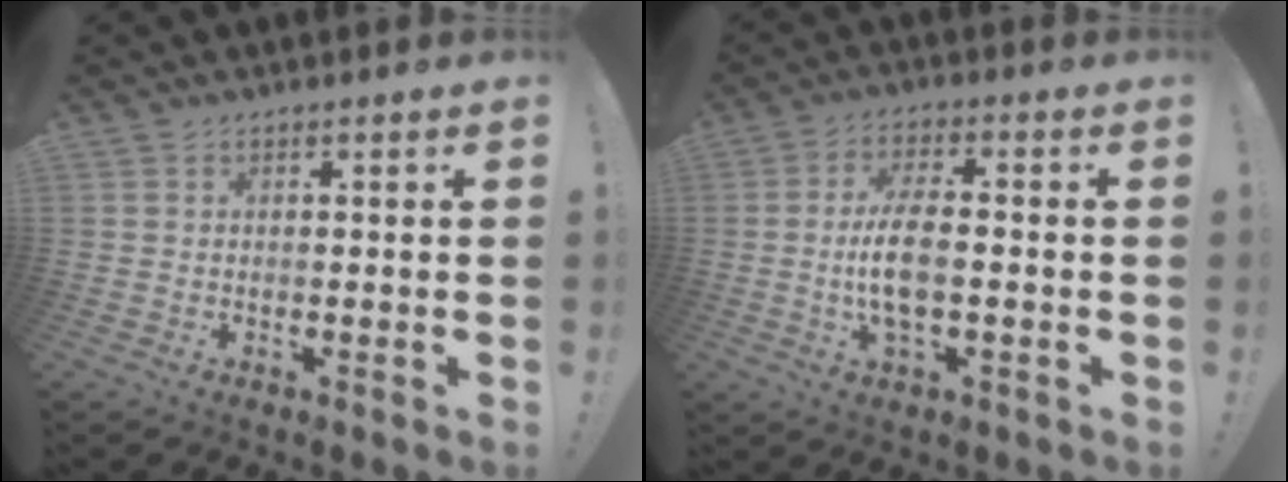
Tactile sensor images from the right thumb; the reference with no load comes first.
{"total": 9.3, "force": [-1.1, 3.9, 8.4], "torque": [-0.172, 0.003, -0.024]}